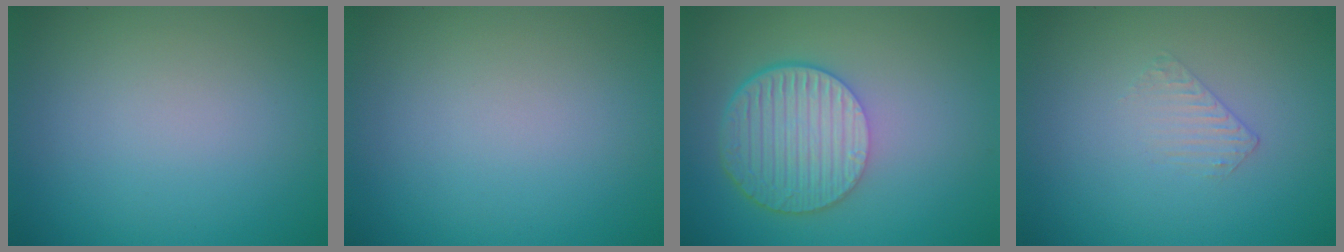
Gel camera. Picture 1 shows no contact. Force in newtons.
{"total": 0.0}
{"total": 6.9, "press": 4.9, "slide": 4.9}
{"total": 0.9, "press": 0.2, "slide": 0.9}